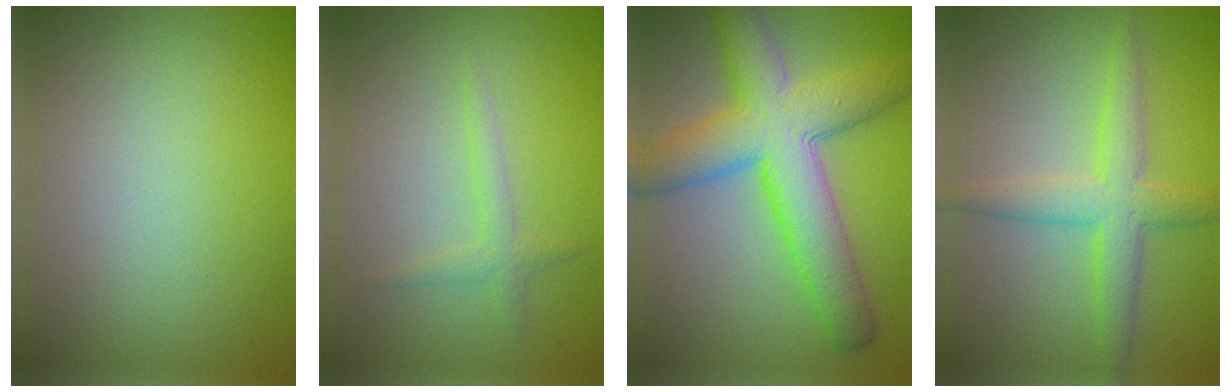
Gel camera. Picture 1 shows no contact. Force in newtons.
{"total": 1.5, "press": 1.5, "slide": 0.1}
{"total": 9.6, "press": 9.5, "slide": 0.3}
{"total": 4.1, "press": 4.1, "slide": 0.1}